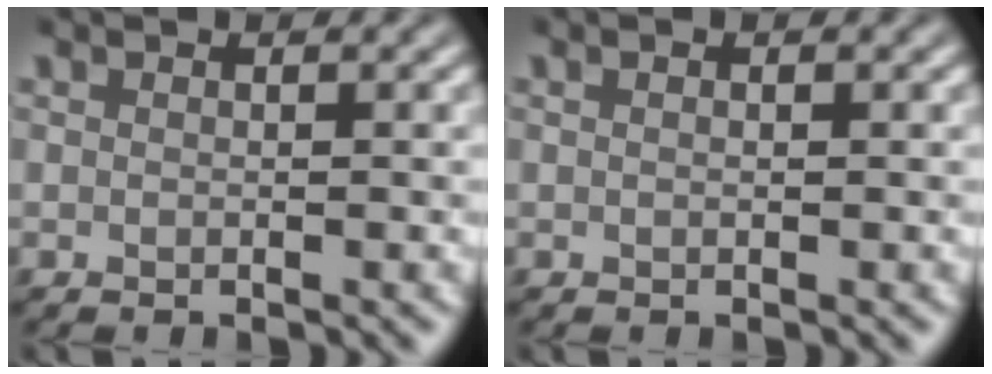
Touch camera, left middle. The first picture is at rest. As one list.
[{"total": 0.6, "force": [0.3, 0.2, 0.5], "torque": [-0.008, 0.000, 0.002]}]